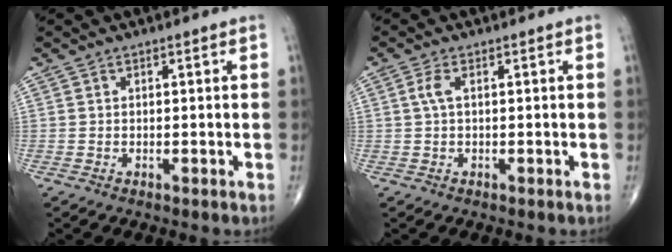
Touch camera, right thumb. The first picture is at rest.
{"total": 2.1, "force": [0.4, 0.7, 2.0], "torque": [-0.053, 0.007, 0.008]}